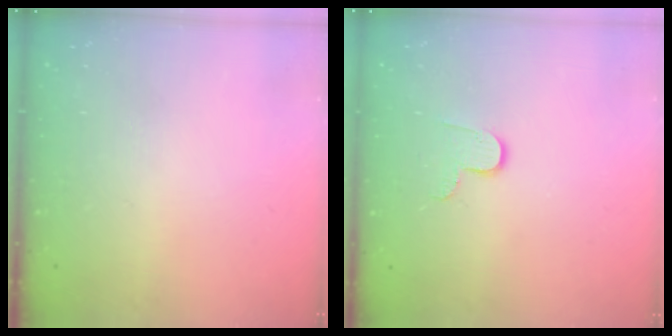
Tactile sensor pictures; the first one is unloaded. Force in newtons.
{"total": 6.5, "press": 6.4, "slide": 0.6}